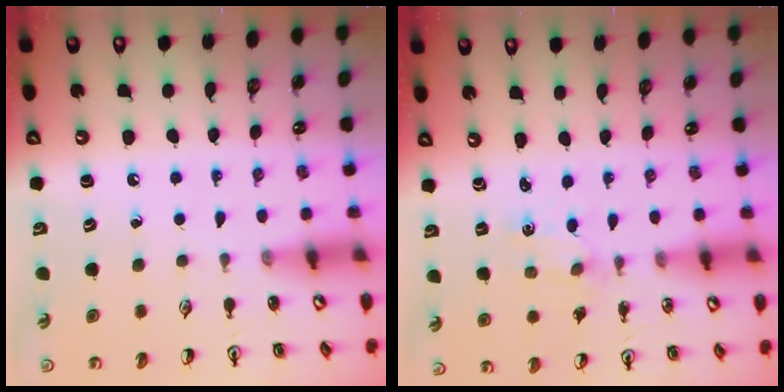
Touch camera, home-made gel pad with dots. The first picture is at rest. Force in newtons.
{"total": 0.0}